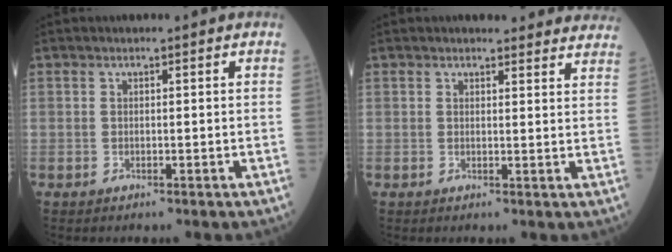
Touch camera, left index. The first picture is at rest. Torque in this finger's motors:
{"motor_torque": [0.13, -0.20, 0.05, 0.05]}